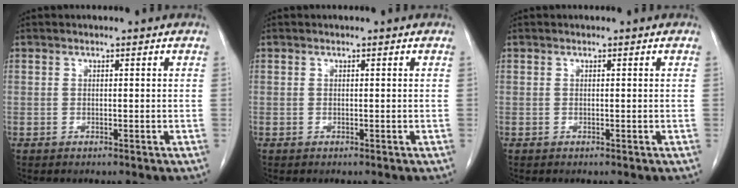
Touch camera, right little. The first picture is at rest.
{"total": 0.0}
{"total": 0.0}